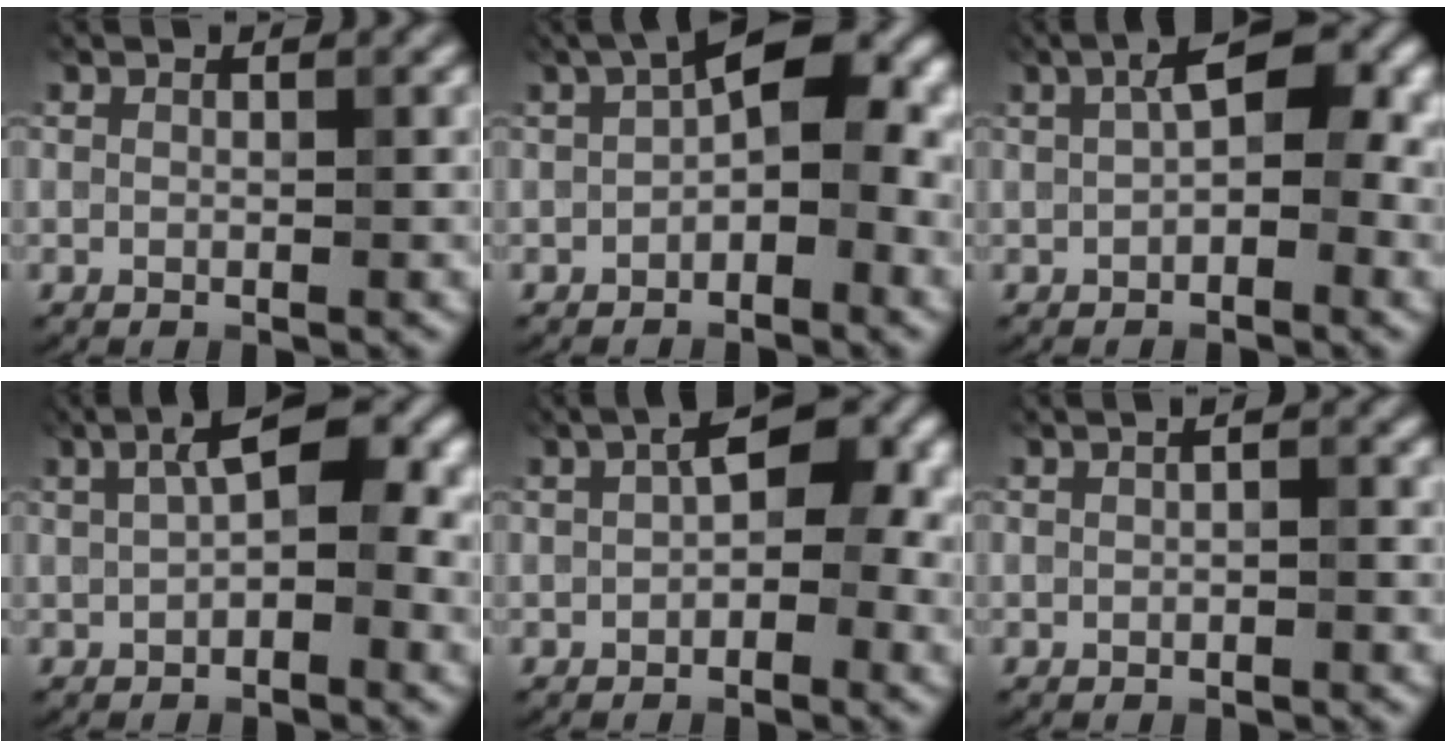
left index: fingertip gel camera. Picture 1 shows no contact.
{"total": 7.3, "force": [0.2, 3.5, 6.4], "torque": [-0.097, 0.023, -0.009]}
{"total": 5.1, "force": [0.6, 2.1, 4.6], "torque": [-0.063, 0.017, 0.002]}
{"total": 5.5, "force": [0.9, 2.0, 5.0], "torque": [-0.073, 0.018, 0.006]}
{"total": 4.8, "force": [0.4, 2.5, 4.1], "torque": [-0.052, 0.012, -0.002]}
{"total": 0.8, "force": [-0.1, 0.3, 0.8], "torque": [-0.018, 0.004, 0.000]}